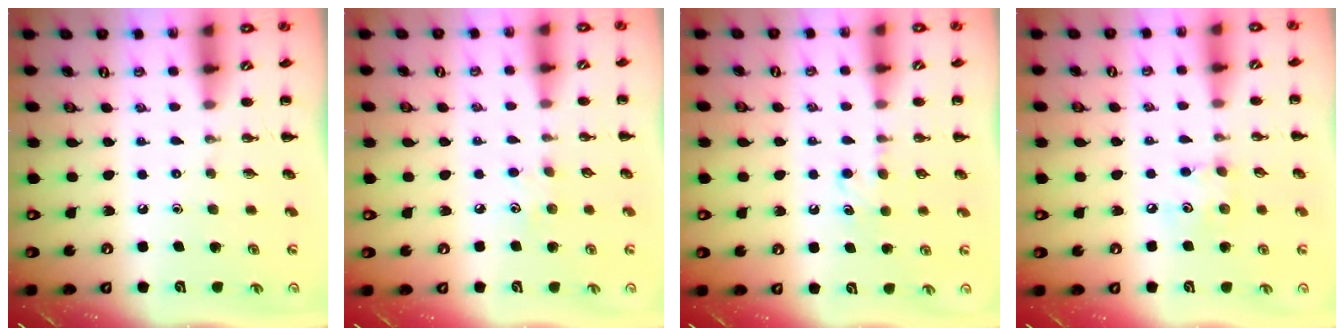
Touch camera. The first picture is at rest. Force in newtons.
{"total": 4.3, "press": 4.2, "slide": 1.1}
{"total": 5.1, "press": 4.9, "slide": 1.5}
{"total": 5.1, "press": 5.0, "slide": 0.8}